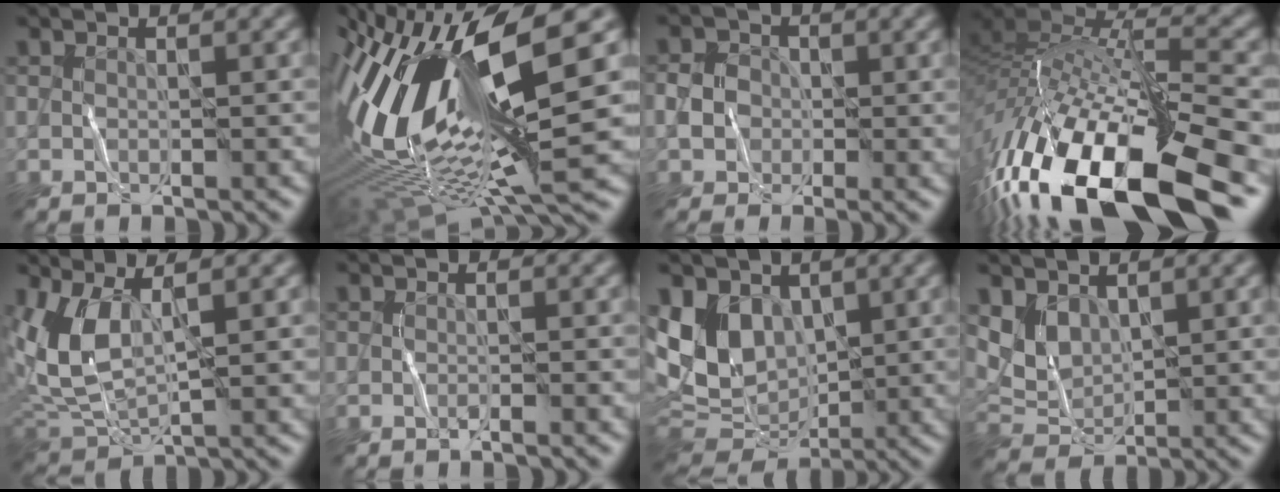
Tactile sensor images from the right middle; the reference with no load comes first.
{"total": 16.5, "force": [0.8, 5.8, 15.4], "torque": [-0.324, 0.014, 0.026]}
{"total": 1.9, "force": [-0.7, 1.6, 0.6], "torque": [-0.024, 0.006, -0.011]}
{"total": 17.7, "force": [-8.0, 6.4, 14.5], "torque": [-0.285, -0.018, -0.117]}
{"total": 4.5, "force": [1.5, 2.0, 3.7], "torque": [-0.105, -0.006, 0.046]}
{"total": 0.6, "force": [-0.4, 0.0, 0.4], "torque": [-0.007, 0.002, -0.009]}
{"total": 7.5, "force": [2.2, 5.3, 4.8], "torque": [-0.118, -0.007, 0.047]}
{"total": 2.1, "force": [1.6, 1.1, 0.9], "torque": [-0.037, -0.008, 0.049]}